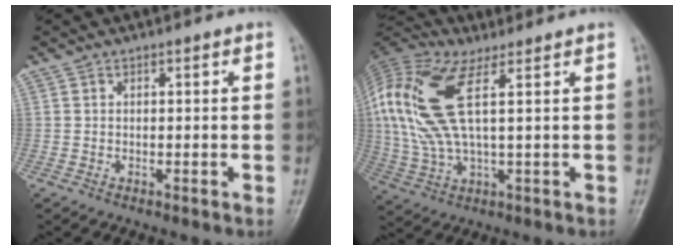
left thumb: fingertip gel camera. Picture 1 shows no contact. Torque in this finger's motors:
{"motor_torque": [0.04, 1.68, 2.19, -0.57, 0.62]}